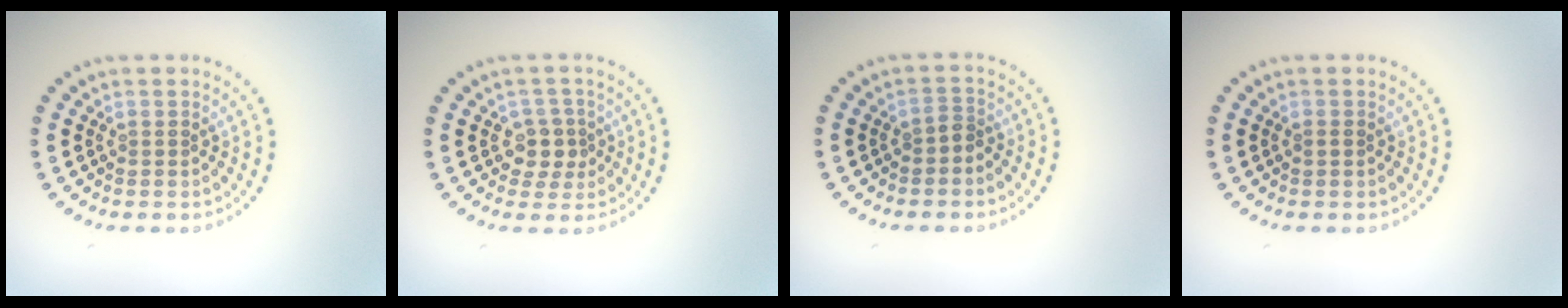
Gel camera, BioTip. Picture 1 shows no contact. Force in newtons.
{"total": 2.4, "press": 2.2, "slide": 1.0}
{"total": 1.2, "press": 0.9, "slide": 0.8}
{"total": 0.5, "press": 0.5, "slide": 0.1}